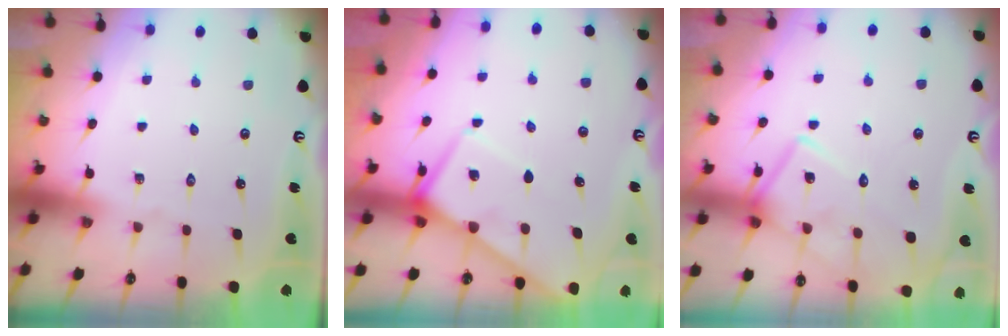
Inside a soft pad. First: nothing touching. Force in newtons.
{"total": 7.5, "press": 7.4, "slide": 0.8}
{"total": 13.5, "press": 13.5, "slide": 0.8}